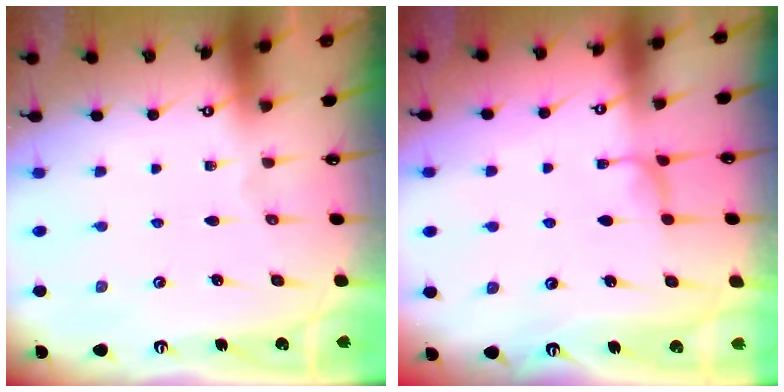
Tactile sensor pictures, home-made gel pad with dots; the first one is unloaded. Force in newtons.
{"total": 2.0, "press": 1.9, "slide": 0.5}